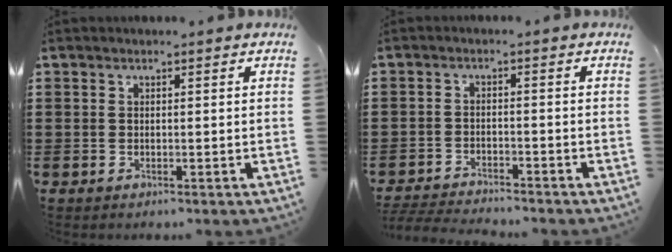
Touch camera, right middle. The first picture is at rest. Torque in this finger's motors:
{"motor_torque": [0.36, -0.07, 0.08, 0.03]}